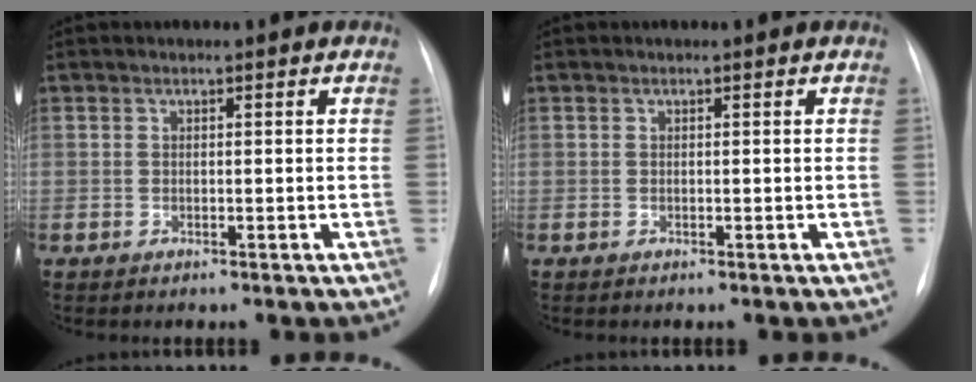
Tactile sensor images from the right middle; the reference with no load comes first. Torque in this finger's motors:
{"motor_torque": [-0.02, -0.02, 0.00, 0.00]}